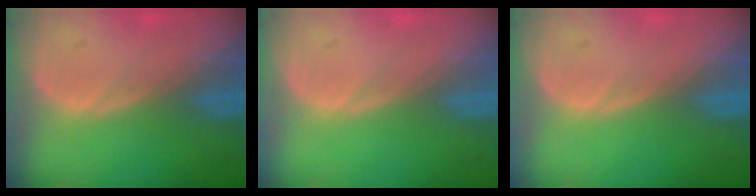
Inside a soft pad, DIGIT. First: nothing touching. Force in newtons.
{"total": 0.0}
{"total": 0.0}